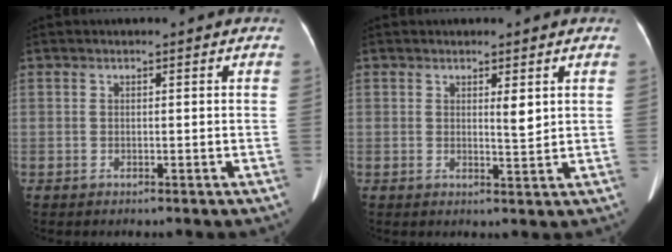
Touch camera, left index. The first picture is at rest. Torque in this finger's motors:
{"motor_torque": [0.56, -0.24, 0.17, 0.05]}